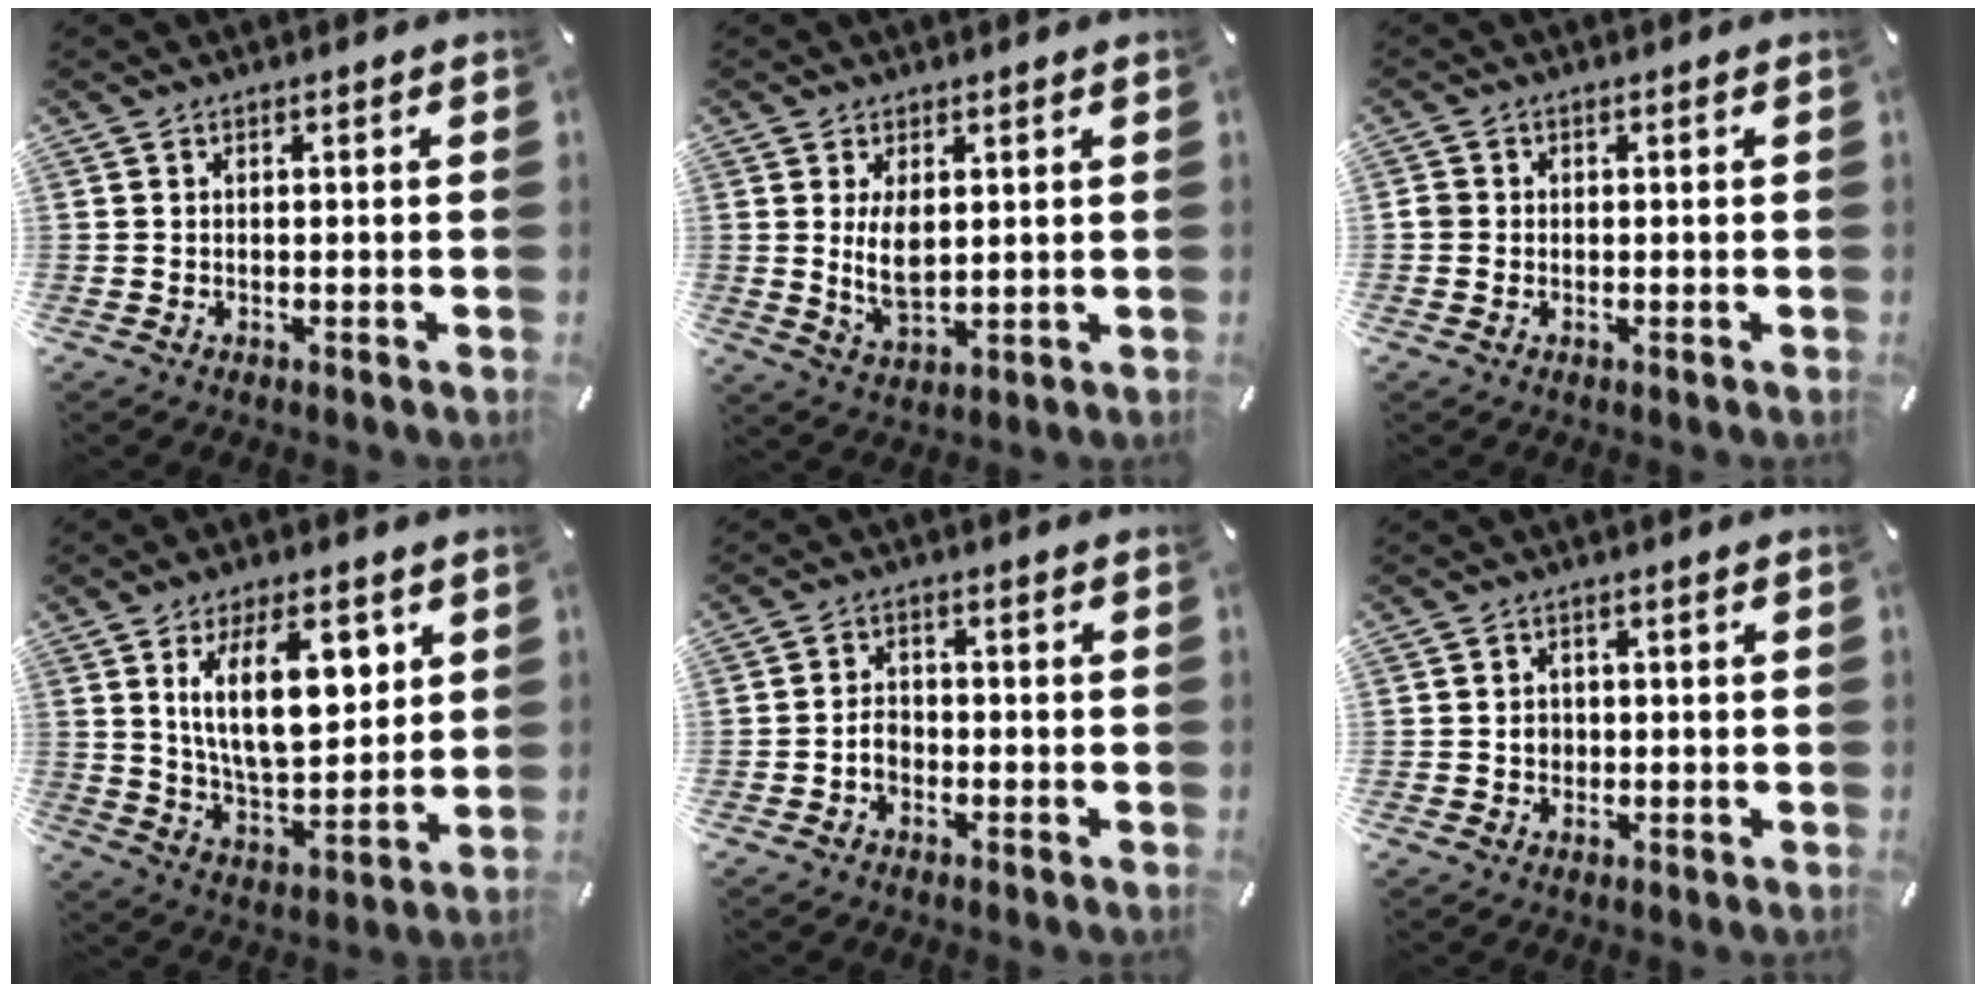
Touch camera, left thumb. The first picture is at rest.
{"total": 6.7, "force": [1.4, 3.6, 5.5], "torque": [-0.115, -0.012, 0.020]}
{"total": 1.6, "force": [-0.5, 1.4, 0.6], "torque": [-0.011, 0.004, -0.011]}
{"total": 16.6, "force": [6.7, 8.0, 12.9], "torque": [-0.217, -0.013, 0.110]}
{"total": 3.6, "force": [-1.4, 2.6, 2.1], "torque": [-0.047, 0.004, -0.027]}
{"total": 2.4, "force": [-0.3, 2.2, 0.9], "torque": [-0.019, 0.004, -0.007]}